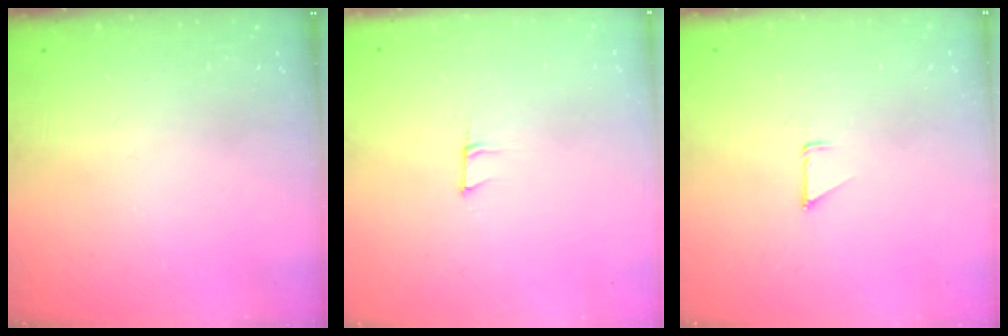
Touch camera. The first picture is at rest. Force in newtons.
{"total": 5.5, "press": 5.4, "slide": 0.8}
{"total": 0.9, "press": 0.9, "slide": 0.1}